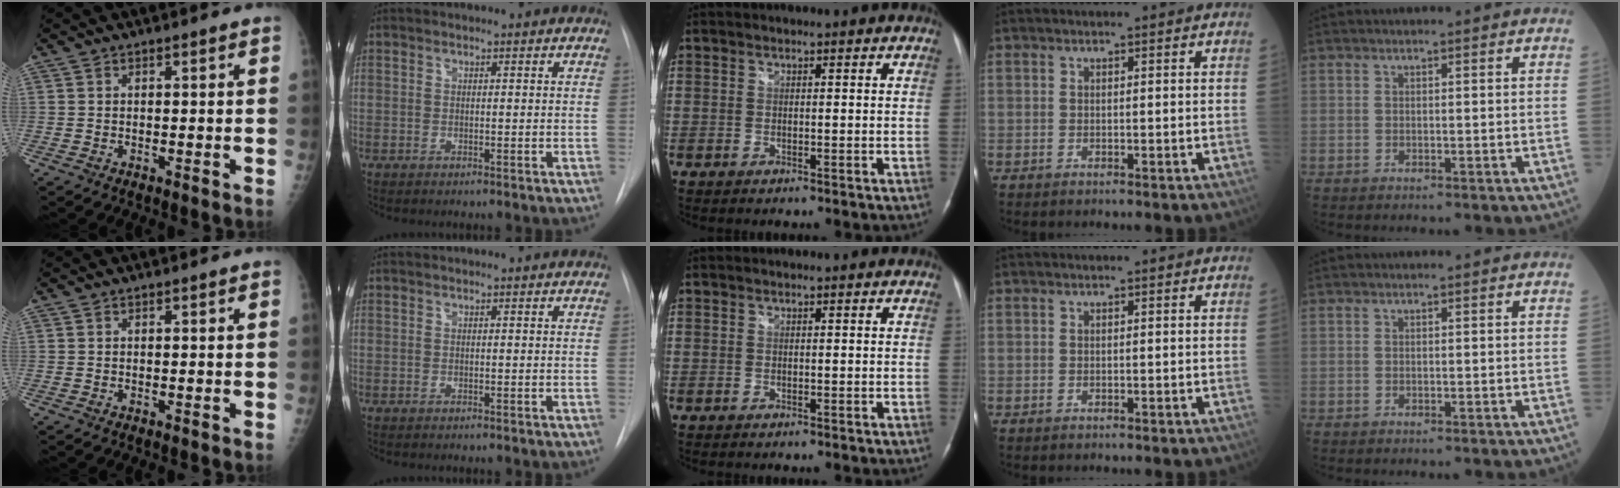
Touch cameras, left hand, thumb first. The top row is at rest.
{}